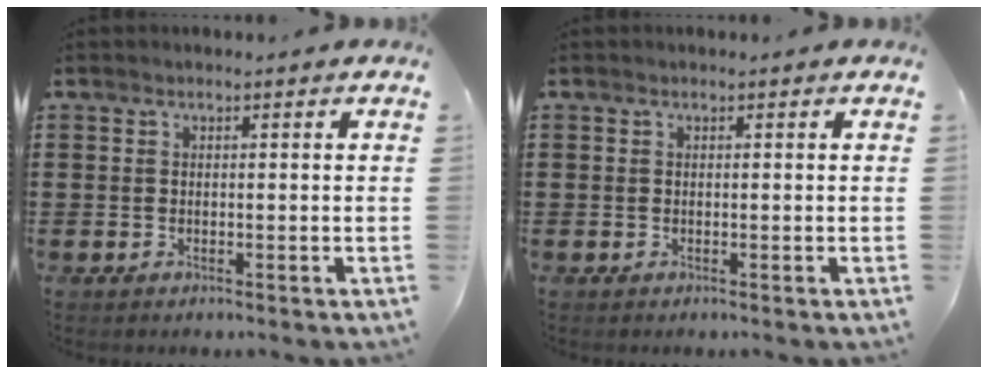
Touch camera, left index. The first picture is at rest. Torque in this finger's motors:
{"motor_torque": [0.00, 0.00, 0.00, 0.00]}